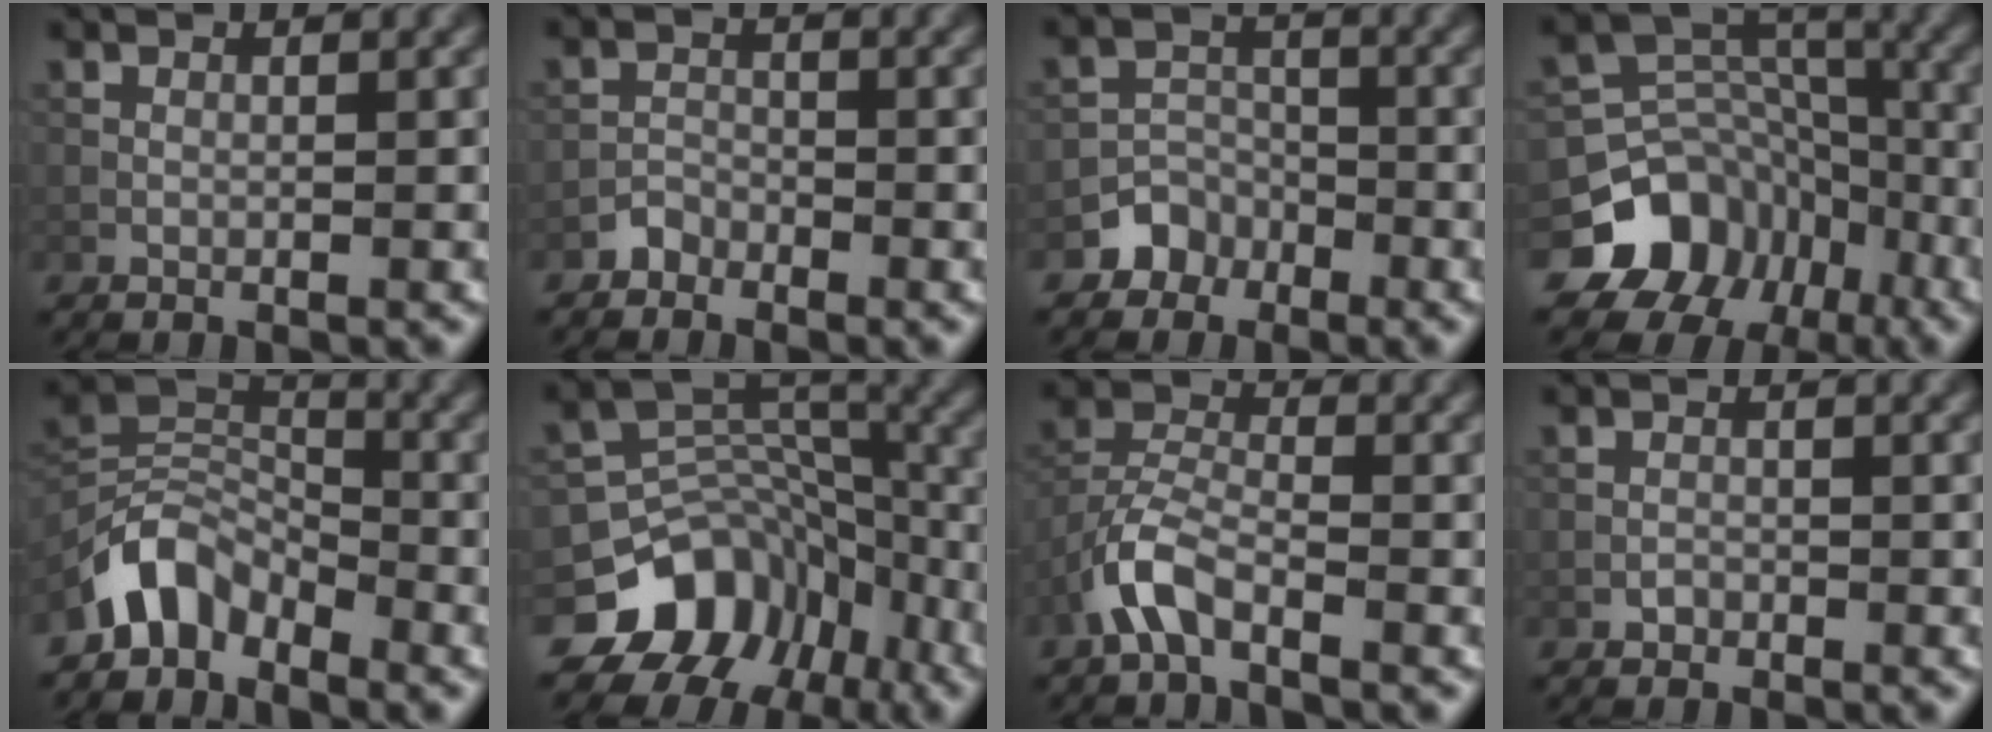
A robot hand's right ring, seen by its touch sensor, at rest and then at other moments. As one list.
[{"total": 1.4, "force": [-1.2, 0.7, 0.1], "torque": [0.002, 0.009, -0.023]}, {"total": 2.6, "force": [-1.8, 1.9, 0.2], "torque": [0.010, 0.008, -0.033]}, {"total": 12.3, "force": [-7.3, 9.4, 2.8], "torque": [-0.058, 0.007, -0.123]}, {"total": 4.9, "force": [-3.8, 2.5, 1.8], "torque": [-0.028, 0.007, -0.085]}, {"total": 10.4, "force": [-6.3, 7.6, 3.3], "torque": [-0.047, 0.025, -0.105]}, {"total": 4.1, "force": [-2.6, 1.6, 2.7], "torque": [-0.053, 0.009, -0.062]}, {"total": 0.6, "force": [-0.4, 0.5, 0.1], "torque": [0.000, -0.001, -0.008]}]